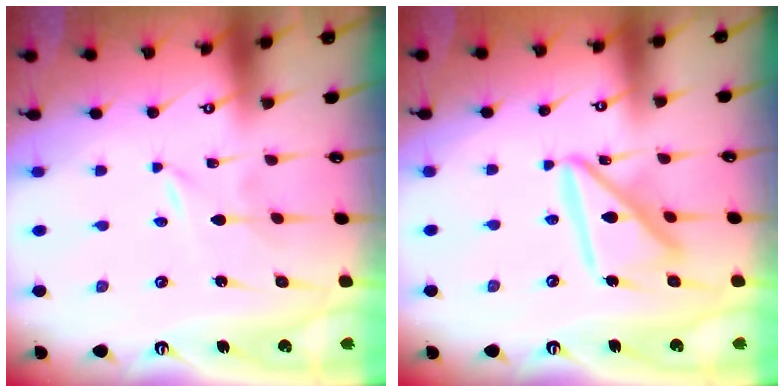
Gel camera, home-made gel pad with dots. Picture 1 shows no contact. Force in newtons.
{"total": 15.5, "press": 15.5, "slide": 1.6}